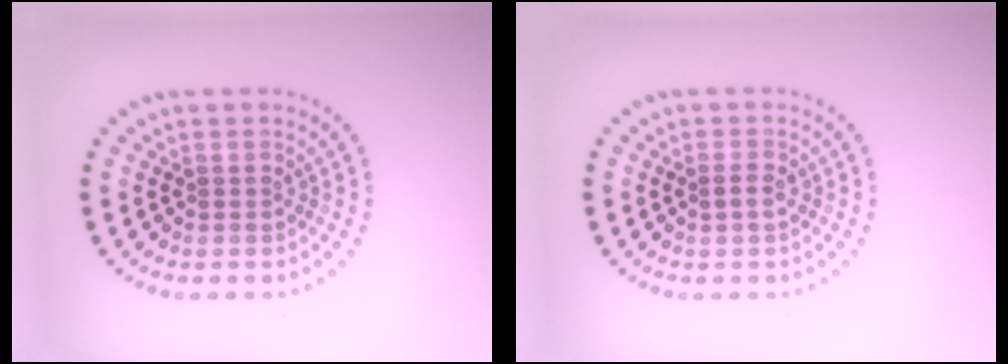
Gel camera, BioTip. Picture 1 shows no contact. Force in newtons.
{"total": 1.1, "press": 1.0, "slide": 0.4}